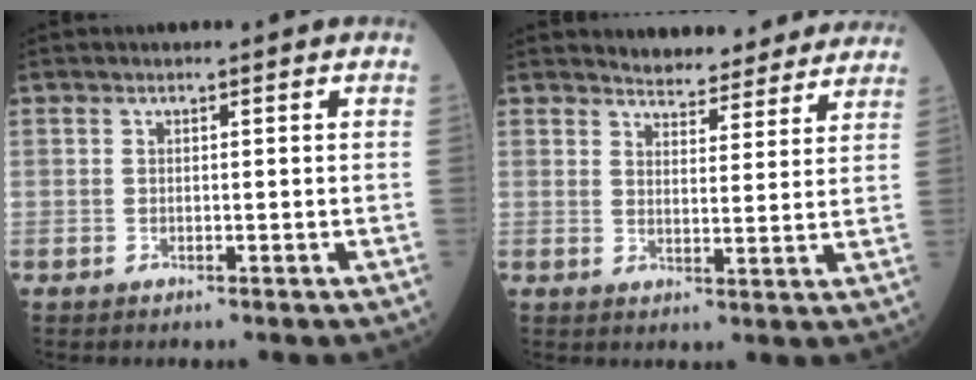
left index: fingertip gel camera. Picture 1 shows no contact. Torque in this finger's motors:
{"motor_torque": [-0.15, -0.14, 0.01, -0.01]}